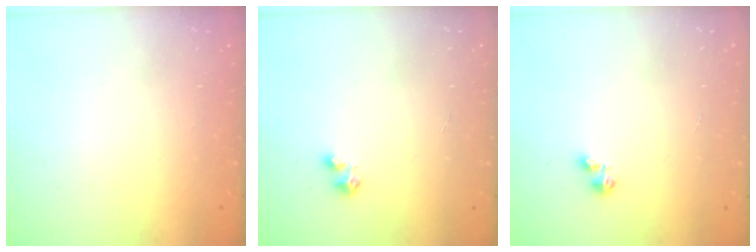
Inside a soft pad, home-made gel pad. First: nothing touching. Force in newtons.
{"total": 3.0, "press": 2.9, "slide": 0.2}
{"total": 1.6, "press": 1.6, "slide": 0.3}